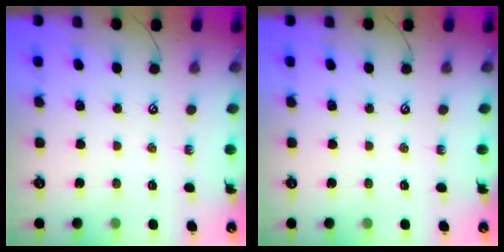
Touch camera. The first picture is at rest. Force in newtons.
{"total": 0.0}